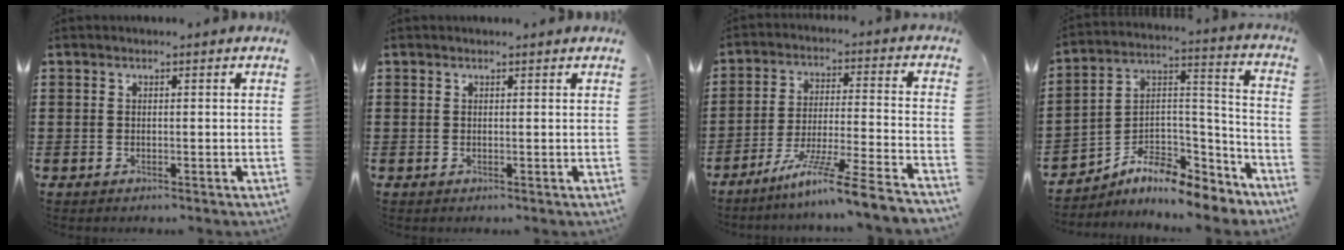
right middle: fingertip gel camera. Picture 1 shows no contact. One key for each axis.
{"total": 0.0}
{"total": 10.6, "fx": -8.9, "fy": -1.1, "fz": 5.7, "tx": -0.102, "ty": -0.002, "tz": -0.174}
{"total": 7.4, "fx": -6.5, "fy": 2.0, "fz": 3.0, "tx": -0.072, "ty": -0.010, "tz": -0.133}